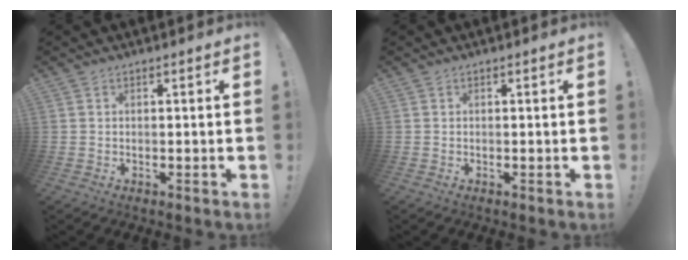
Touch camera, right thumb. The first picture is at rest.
{"total": 0.0}